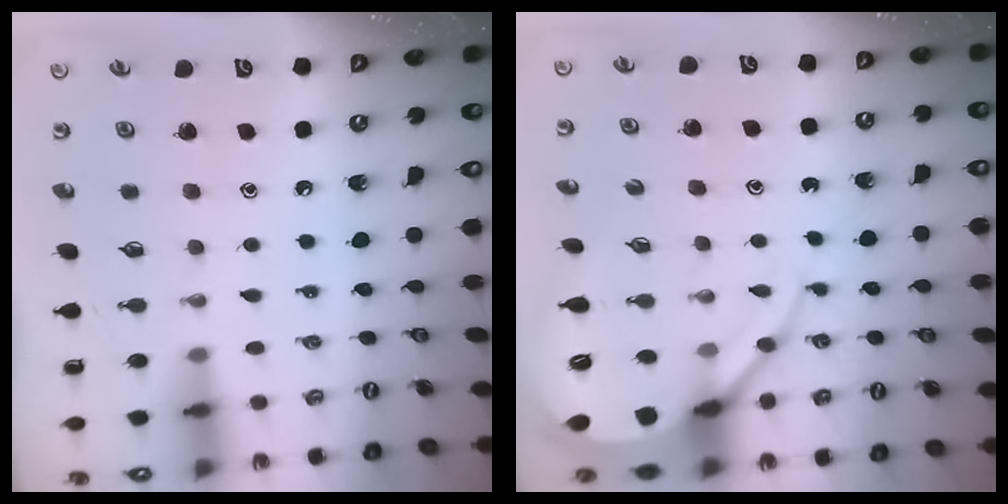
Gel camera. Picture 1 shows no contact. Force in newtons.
{"total": 9.9, "press": 9.8, "slide": 1.2}